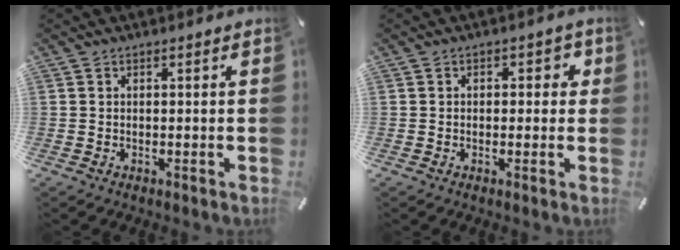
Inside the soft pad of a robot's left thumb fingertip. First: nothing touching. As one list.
[{"total": 2.5, "force": [-0.1, 1.8, 1.7], "torque": [-0.016, 0.005, -0.009]}]